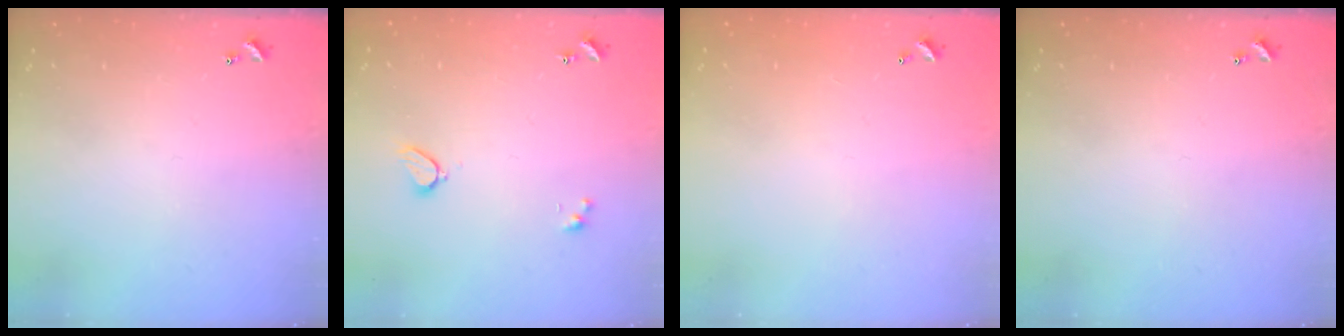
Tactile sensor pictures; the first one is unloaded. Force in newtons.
{"total": 2.0, "press": 2.0, "slide": 0.5}
{"total": 3.0, "press": 3.0, "slide": 0.1}
{"total": 0.0}